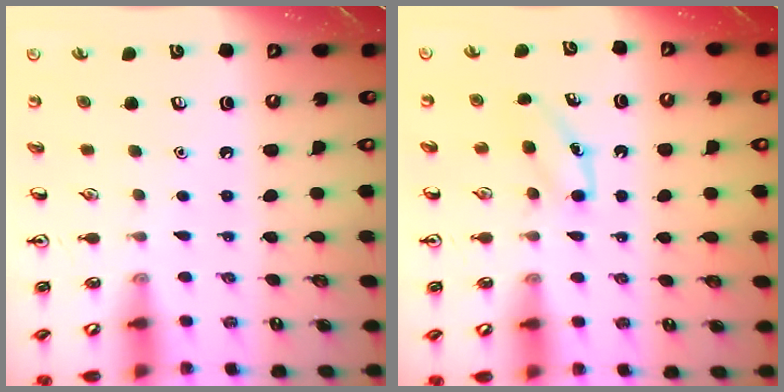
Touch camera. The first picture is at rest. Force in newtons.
{"total": 3.6, "press": 3.4, "slide": 1.2}